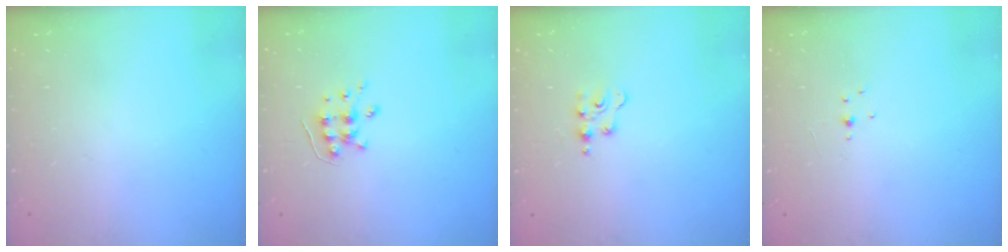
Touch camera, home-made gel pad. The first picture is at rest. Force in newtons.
{"total": 6.1, "press": 6.1, "slide": 0.4}
{"total": 2.5, "press": 2.4, "slide": 0.4}
{"total": 2.9, "press": 2.8, "slide": 0.9}